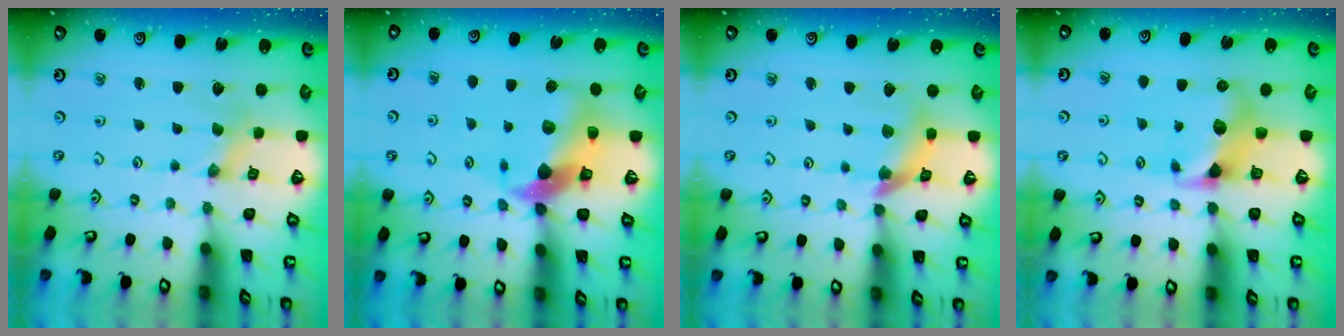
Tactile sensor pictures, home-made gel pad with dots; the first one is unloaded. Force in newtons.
{"total": 12.8, "press": 12.6, "slide": 2.1}
{"total": 10.8, "press": 10.7, "slide": 1.3}
{"total": 8.1, "press": 8.1, "slide": 1.0}